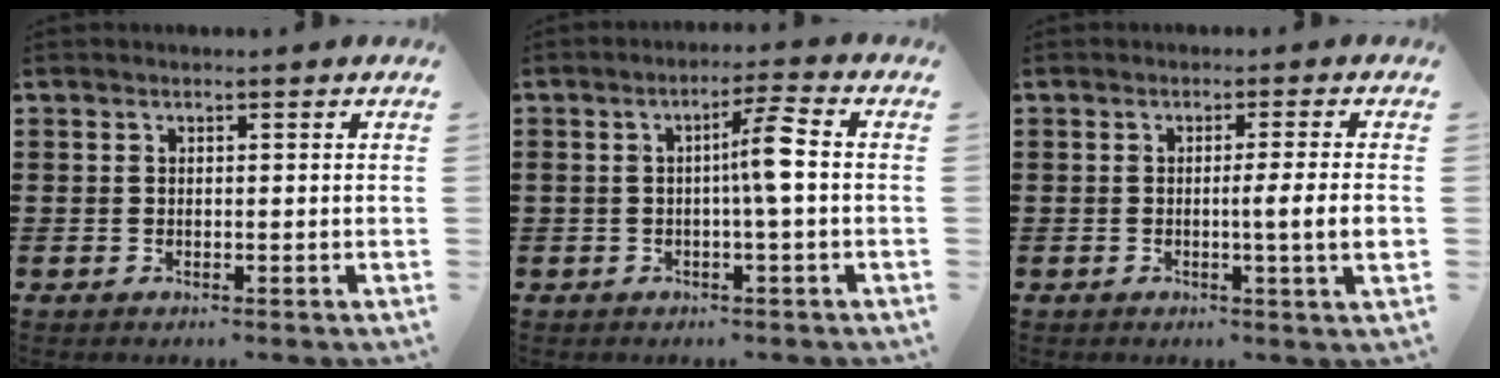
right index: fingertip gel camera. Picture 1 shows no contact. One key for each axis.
{"total": 5.3, "fx": -0.4, "fy": 0.1, "fz": 5.3, "tx": -0.096, "ty": 0.002, "tz": -0.015}
{"total": 5.2, "fx": -0.5, "fy": -0.6, "fz": 5.1, "tx": -0.089, "ty": -0.012, "tz": -0.011}